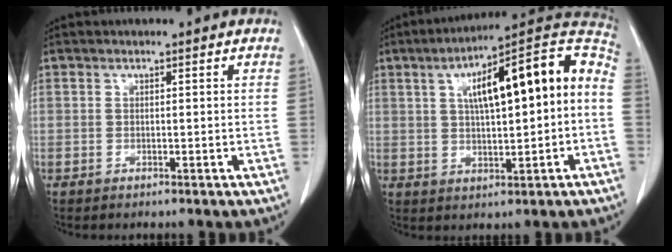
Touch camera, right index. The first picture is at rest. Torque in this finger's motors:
{"motor_torque": [1.07, 0.52, 0.87, 0.21]}